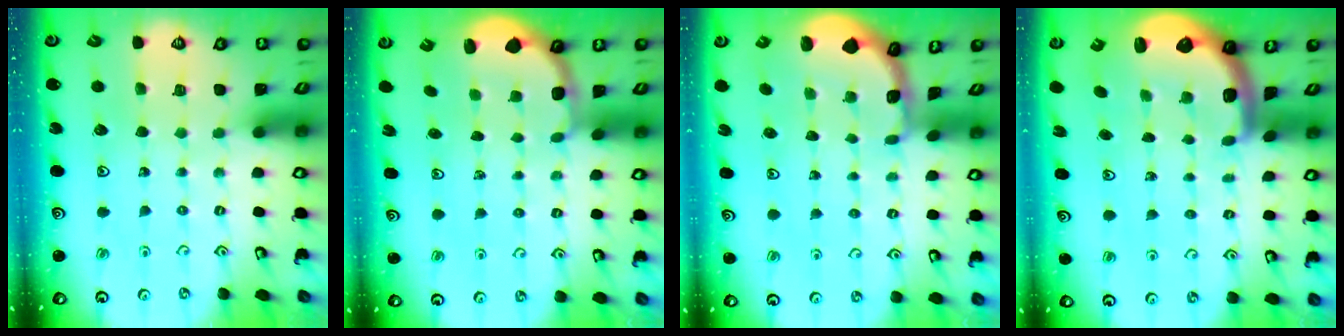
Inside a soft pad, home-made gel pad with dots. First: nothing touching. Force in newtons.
{"total": 3.2, "press": 2.3, "slide": 2.2}
{"total": 1.1, "press": 1.1, "slide": 0.1}
{"total": 2.8, "press": 2.5, "slide": 1.4}